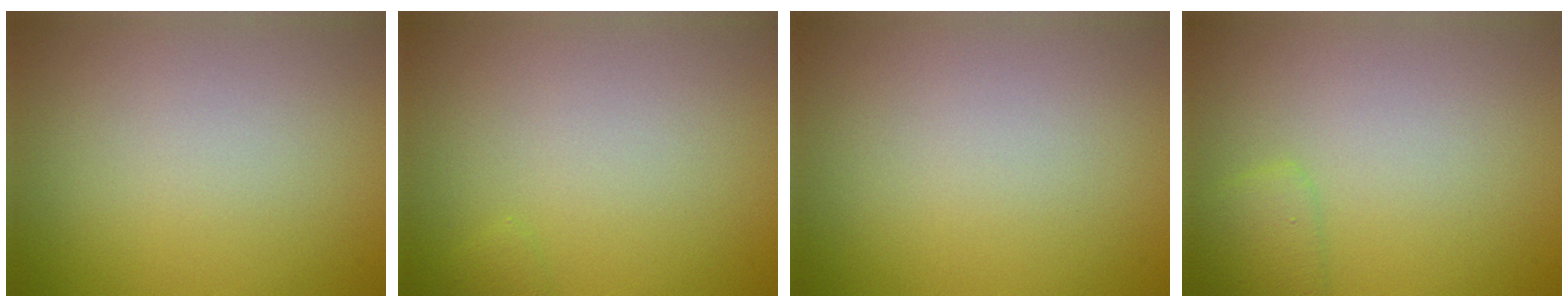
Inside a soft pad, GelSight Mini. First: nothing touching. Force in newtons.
{"total": 0.5, "press": 0.5, "slide": 0.0}
{"total": 0.0}
{"total": 1.6, "press": 1.6, "slide": 0.1}